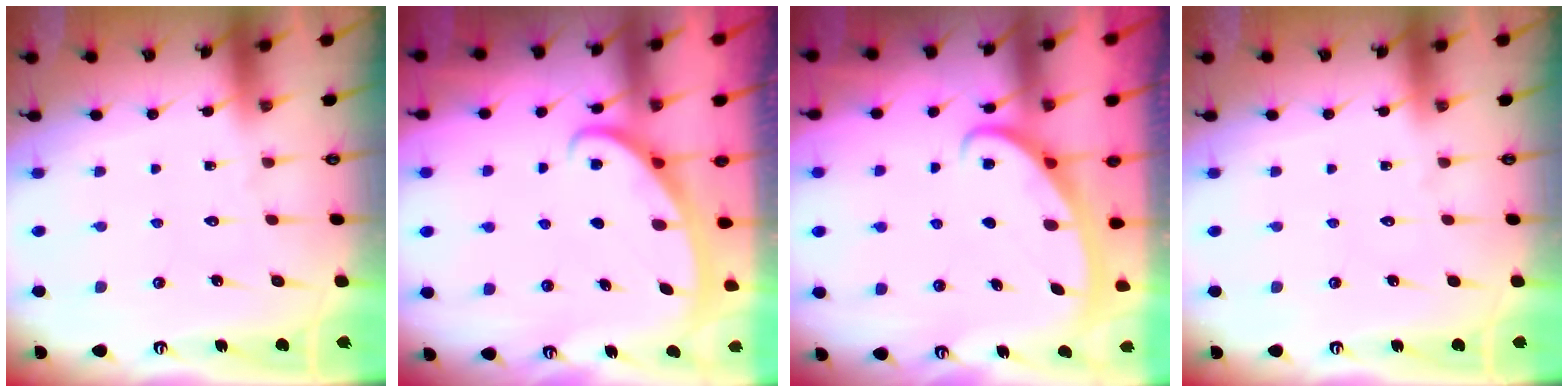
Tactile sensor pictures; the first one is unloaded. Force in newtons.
{"total": 2.9, "press": 2.9, "slide": 0.3}
{"total": 2.6, "press": 2.6, "slide": 0.4}
{"total": 0.0}